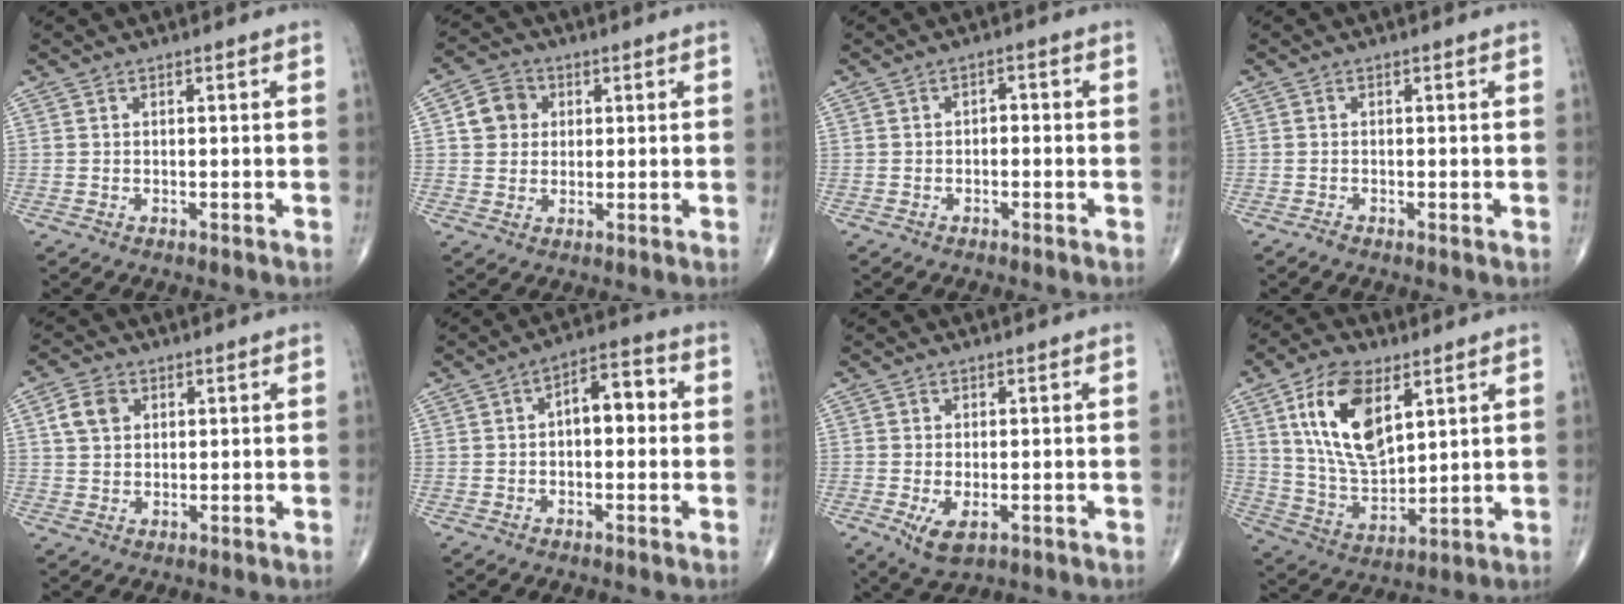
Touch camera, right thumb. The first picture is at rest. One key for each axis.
{"total": 6.0, "fx": 1.2, "fy": 5.3, "fz": 2.4, "tx": -0.020, "ty": 0.005, "tz": 0.013}
{"total": 1.5, "fx": -0.5, "fy": 1.1, "fz": 1.0, "tx": -0.005, "ty": 0.009, "tz": -0.014}
{"total": 0.9, "fx": -0.6, "fy": 0.1, "fz": 0.6, "tx": -0.015, "ty": -0.003, "tz": -0.018}
{"total": 4.8, "fx": 1.5, "fy": 3.7, "fz": 2.7, "tx": -0.042, "ty": 0.002, "tz": 0.027}
{"total": 7.1, "fx": 0.3, "fy": 3.9, "fz": 5.9, "tx": -0.064, "ty": 0.027, "tz": -0.006}
{"total": 4.2, "fx": -1.4, "fy": 2.0, "fz": 3.5, "tx": -0.067, "ty": -0.009, "tz": -0.020}
{"total": 15.5, "fx": 6.1, "fy": 7.8, "fz": 11.8, "tx": -0.206, "ty": -0.024, "tz": 0.122}